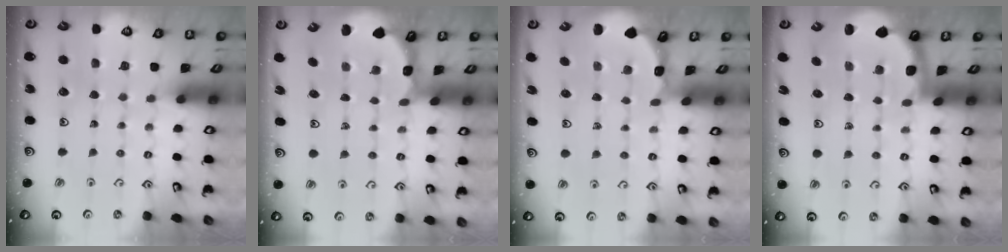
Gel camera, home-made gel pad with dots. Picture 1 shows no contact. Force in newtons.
{"total": 1.8, "press": 1.8, "slide": 0.3}
{"total": 1.0, "press": 0.9, "slide": 0.2}
{"total": 1.7, "press": 1.7, "slide": 0.0}